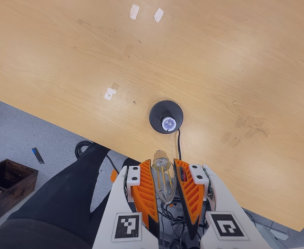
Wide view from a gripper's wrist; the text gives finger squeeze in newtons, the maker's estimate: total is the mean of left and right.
{"total": 14.0, "left": 14.9, "right": 13.0}